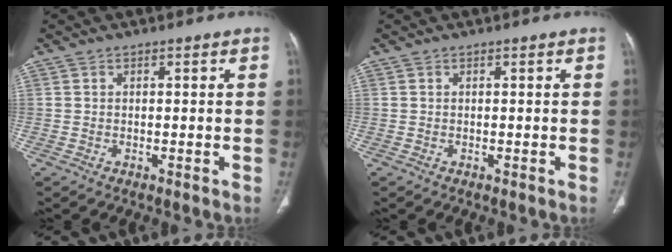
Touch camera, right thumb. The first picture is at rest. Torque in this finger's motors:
{"motor_torque": [0.00, 0.00, 0.00, 0.00, 0.00]}